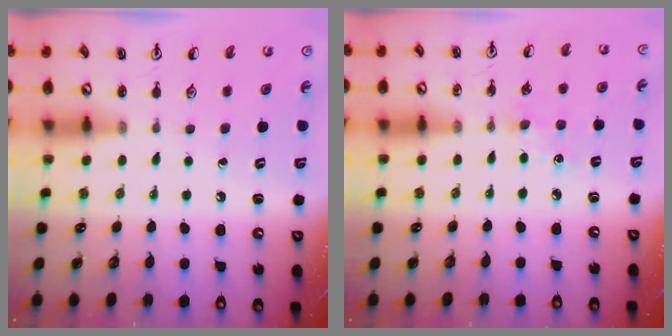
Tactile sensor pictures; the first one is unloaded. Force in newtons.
{"total": 2.8, "press": 2.7, "slide": 0.4}